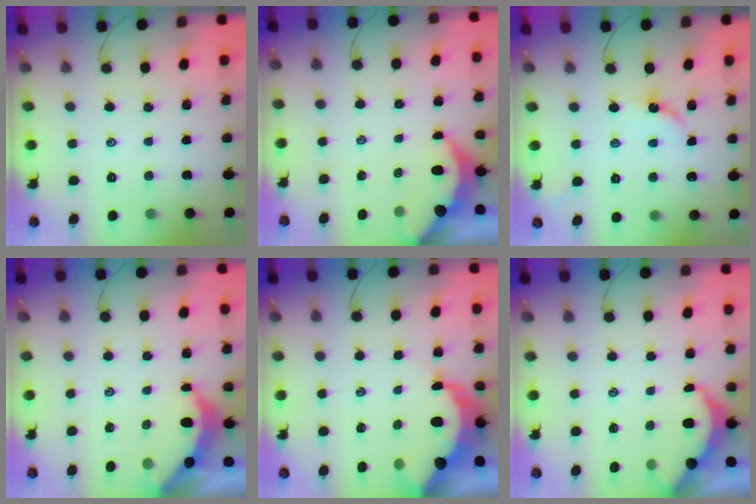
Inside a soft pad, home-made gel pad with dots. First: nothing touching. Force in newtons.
{"total": 3.6, "press": 3.6, "slide": 0.4}
{"total": 3.7, "press": 3.7, "slide": 0.4}
{"total": 3.7, "press": 3.7, "slide": 0.4}
{"total": 9.5, "press": 9.5, "slide": 0.8}
{"total": 3.1, "press": 3.1, "slide": 0.4}